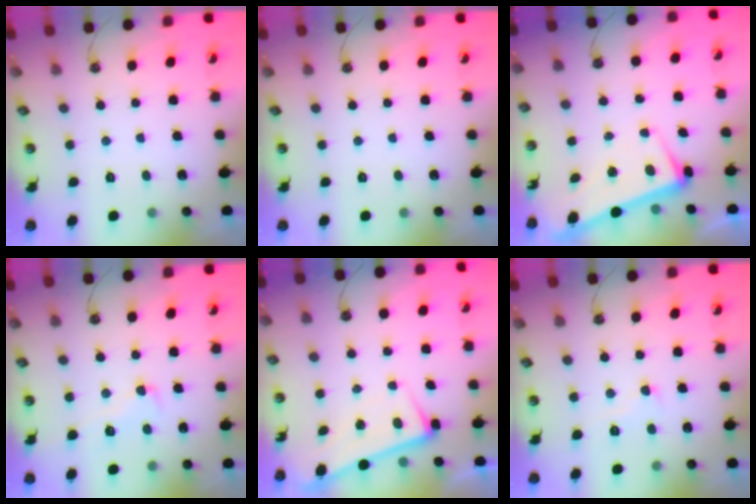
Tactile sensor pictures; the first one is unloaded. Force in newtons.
{"total": 0.0}
{"total": 3.2, "press": 3.1, "slide": 1.0}
{"total": 1.7, "press": 1.4, "slide": 0.9}
{"total": 1.0, "press": 0.4, "slide": 0.9}
{"total": 2.2, "press": 2.2, "slide": 0.6}